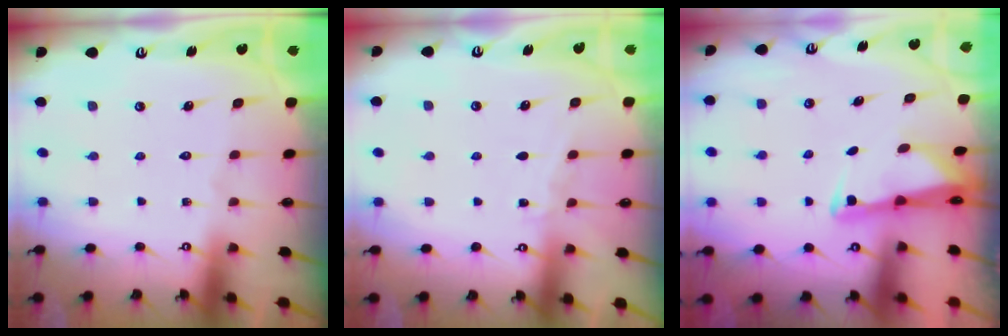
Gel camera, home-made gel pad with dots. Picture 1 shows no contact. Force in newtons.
{"total": 4.2, "press": 4.1, "slide": 0.6}
{"total": 2.7, "press": 2.7, "slide": 0.5}